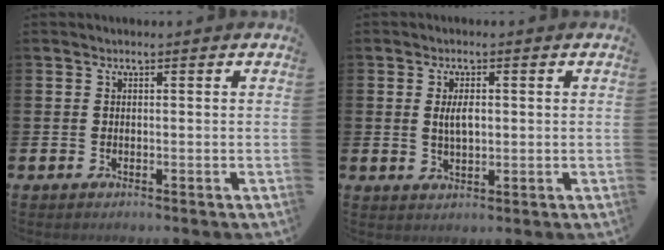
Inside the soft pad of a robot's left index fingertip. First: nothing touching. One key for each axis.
{"total": 3.0, "fx": 0.7, "fy": 1.4, "fz": 2.5, "tx": -0.042, "ty": 0.003, "tz": 0.007}